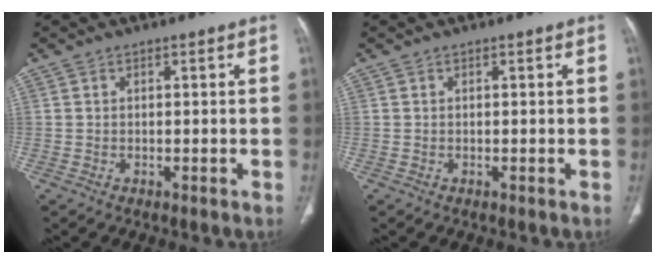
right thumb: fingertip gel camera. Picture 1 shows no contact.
{"total": 0.0}